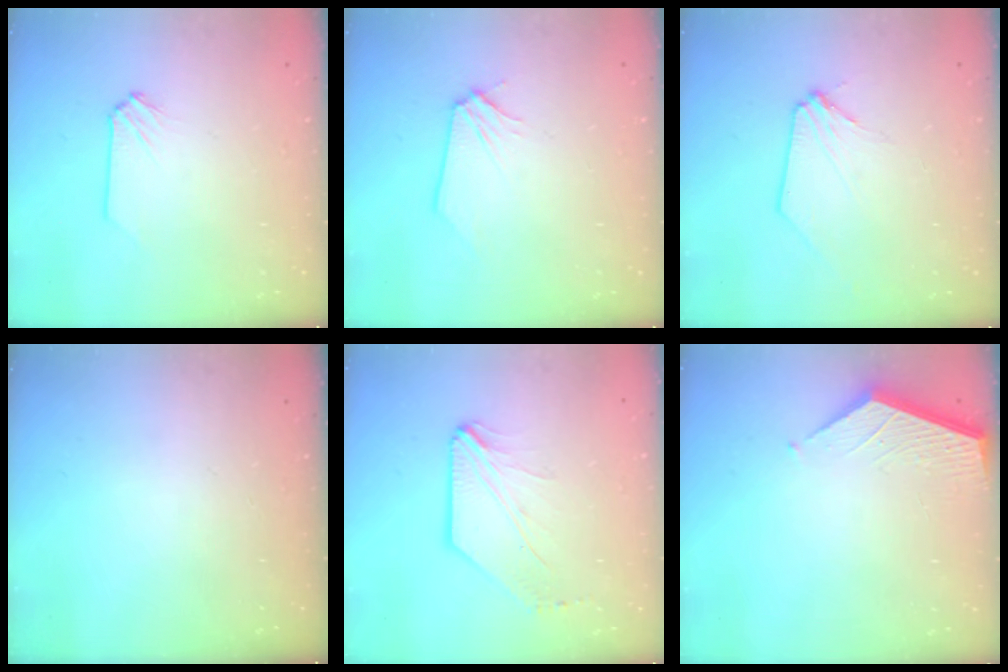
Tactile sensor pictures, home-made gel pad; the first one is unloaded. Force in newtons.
{"total": 0.0}
{"total": 1.5, "press": 1.4, "slide": 0.3}
{"total": 0.0}
{"total": 4.0, "press": 3.9, "slide": 0.8}
{"total": 3.6, "press": 3.5, "slide": 0.3}